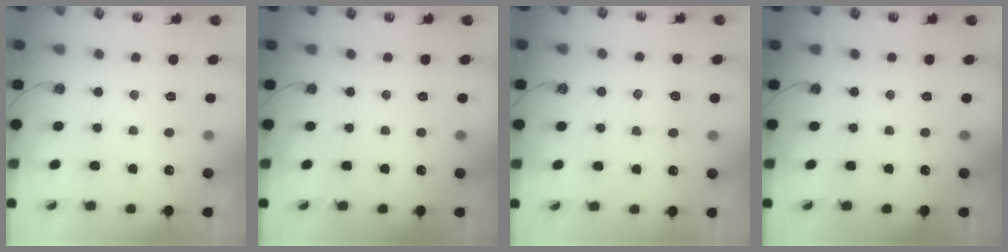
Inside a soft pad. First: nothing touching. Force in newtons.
{"total": 0.0}
{"total": 3.0, "press": 2.8, "slide": 1.1}
{"total": 0.0}